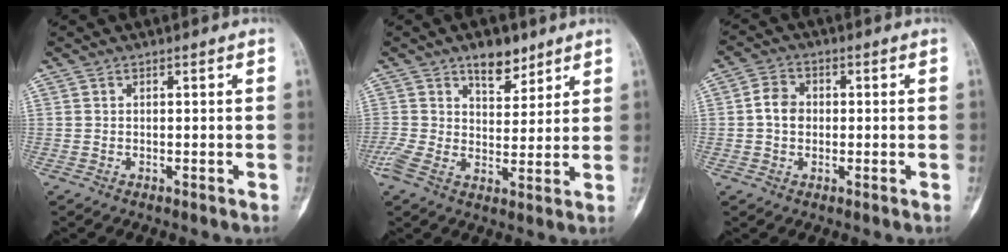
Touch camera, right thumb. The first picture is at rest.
{"total": 7.8, "force": [4.2, 4.2, 5.1], "torque": [-0.064, -0.019, 0.068]}
{"total": 4.4, "force": [0.0, 3.6, 2.6], "torque": [-0.035, 0.011, -0.007]}